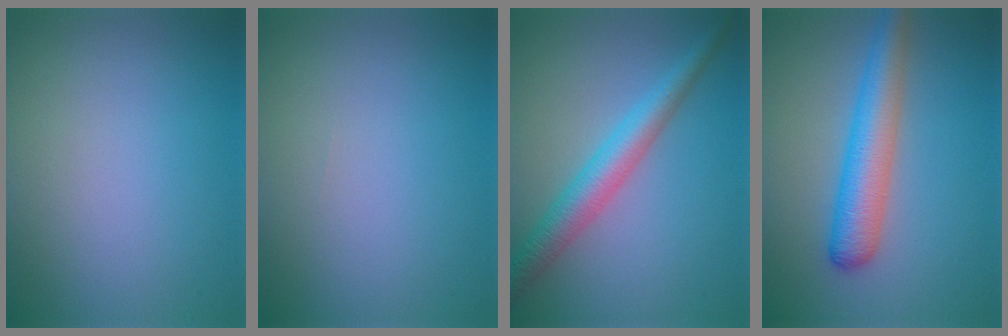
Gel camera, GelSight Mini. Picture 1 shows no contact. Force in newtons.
{"total": 0.0}
{"total": 4.3, "press": 4.3, "slide": 0.0}
{"total": 5.1, "press": 5.1, "slide": 0.1}